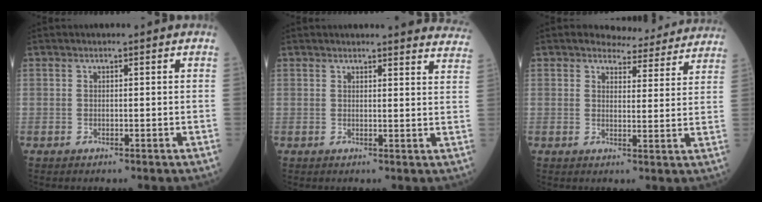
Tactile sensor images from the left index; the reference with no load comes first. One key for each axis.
{"total": 13.1, "fx": 12.9, "fy": 1.3, "fz": 2.0, "tx": 0.014, "ty": -0.062, "tz": 0.107}
{"total": 9.9, "fx": 9.5, "fy": 2.6, "fz": 1.0, "tx": 0.006, "ty": -0.010, "tz": 0.097}